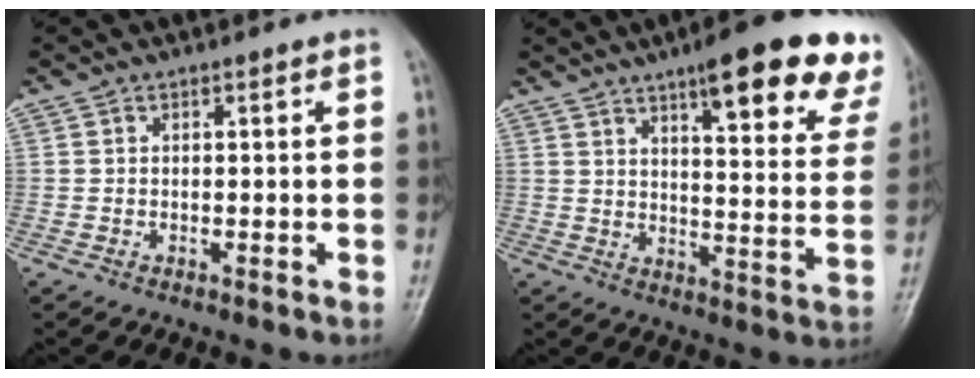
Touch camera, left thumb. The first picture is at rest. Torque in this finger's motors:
{"motor_torque": [1.11, 0.63, 0.23, -0.52, 0.18]}